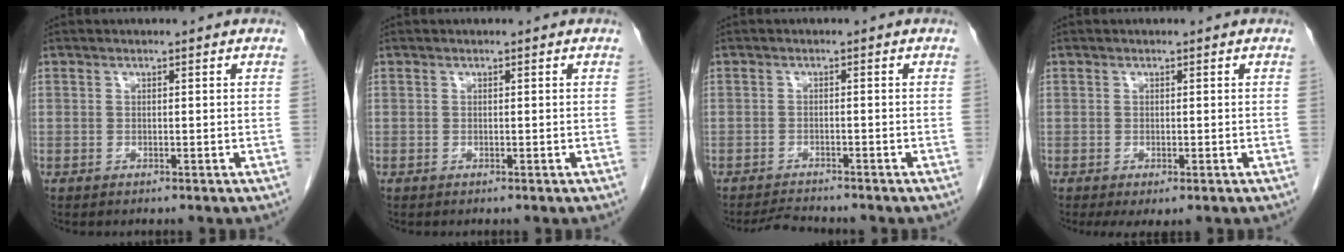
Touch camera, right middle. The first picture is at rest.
{"total": 0.0}
{"total": 2.8, "force": [-2.8, -0.2, 0.3], "torque": [-0.011, -0.017, -0.046]}
{"total": 2.1, "force": [-1.1, 0.9, 1.6], "torque": [-0.025, -0.006, -0.009]}